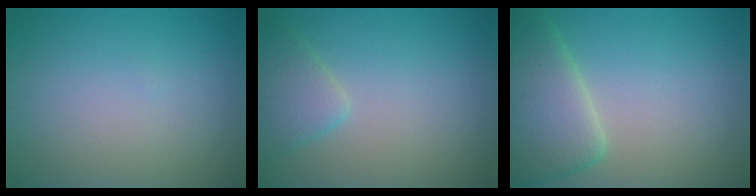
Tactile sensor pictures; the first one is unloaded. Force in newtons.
{"total": 2.8, "press": 2.8, "slide": 0.2}
{"total": 6.1, "press": 6.1, "slide": 0.6}